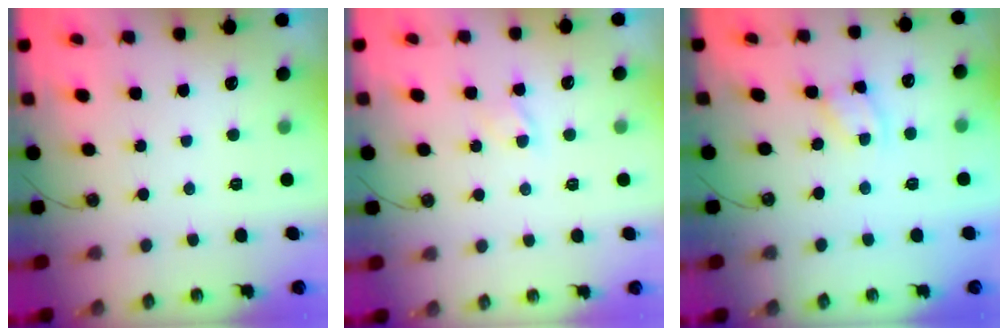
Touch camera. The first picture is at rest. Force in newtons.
{"total": 2.8, "press": 2.8, "slide": 0.4}
{"total": 2.7, "press": 2.7, "slide": 0.4}